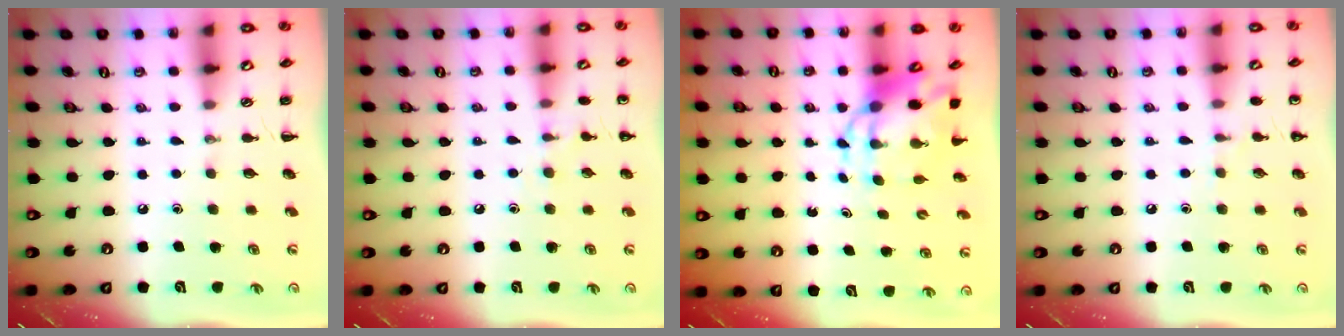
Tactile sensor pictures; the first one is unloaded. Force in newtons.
{"total": 6.5, "press": 6.2, "slide": 1.9}
{"total": 6.8, "press": 6.5, "slide": 2.1}
{"total": 4.8, "press": 4.5, "slide": 1.5}